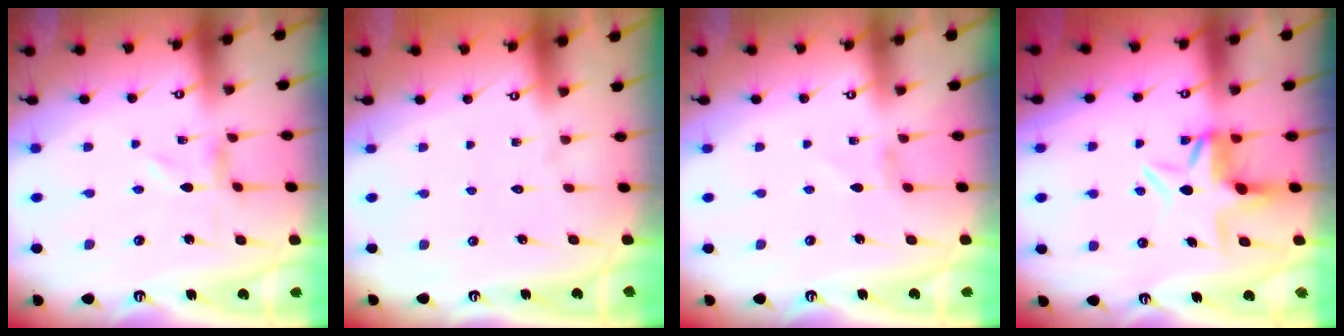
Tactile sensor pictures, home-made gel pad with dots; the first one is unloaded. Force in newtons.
{"total": 1.6, "press": 1.6, "slide": 0.2}
{"total": 1.0, "press": 0.9, "slide": 0.2}
{"total": 6.0, "press": 5.9, "slide": 0.8}